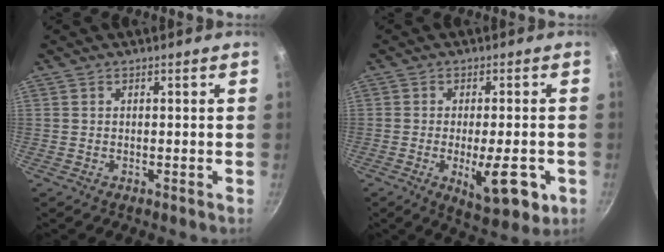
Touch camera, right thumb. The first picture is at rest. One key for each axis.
{"total": 11.5, "fx": -3.4, "fy": 4.2, "fz": 10.1, "tx": -0.121, "ty": 0.001, "tz": -0.039}